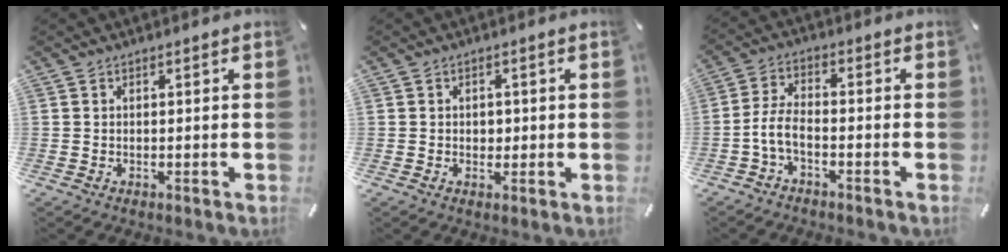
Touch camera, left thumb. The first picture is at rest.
{"total": 1.7, "force": [-0.1, 1.5, 0.7], "torque": [-0.009, 0.002, -0.006]}
{"total": 5.7, "force": [-2.7, 2.4, 4.4], "torque": [-0.101, 0.004, -0.052]}